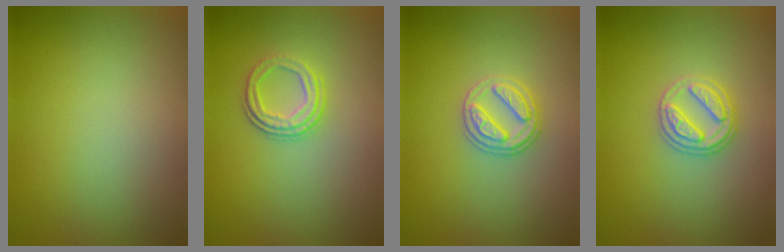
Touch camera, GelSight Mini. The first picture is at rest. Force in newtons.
{"total": 2.9, "press": 2.3, "slide": 1.7}
{"total": 2.7, "press": 2.7, "slide": 0.5}
{"total": 2.7, "press": 2.7, "slide": 0.5}